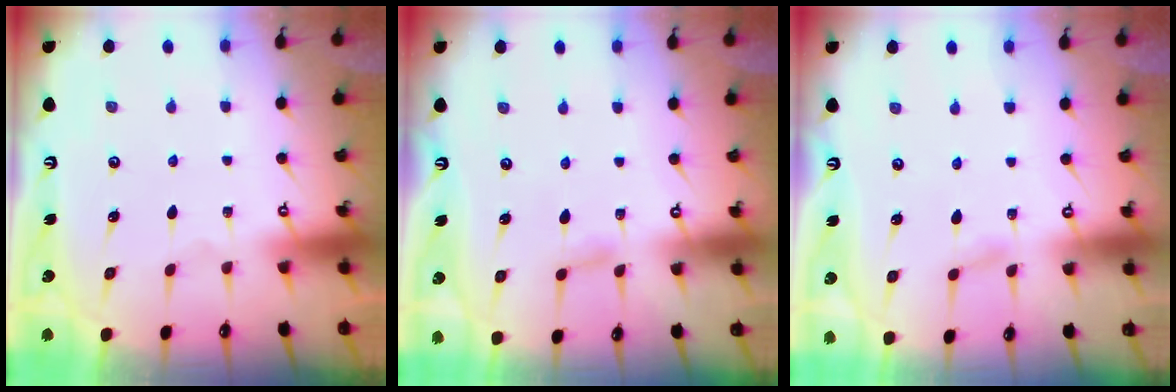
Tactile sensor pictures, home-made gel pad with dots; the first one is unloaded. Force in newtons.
{"total": 3.7, "press": 3.6, "slide": 0.5}
{"total": 1.2, "press": 1.2, "slide": 0.1}